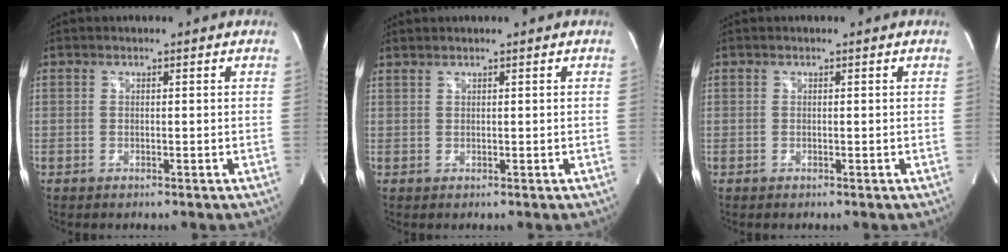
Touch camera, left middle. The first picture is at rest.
{"total": 0.7, "force": [0.7, 0.0, 0.0], "torque": [-0.004, 0.000, 0.018]}
{"total": 0.0}